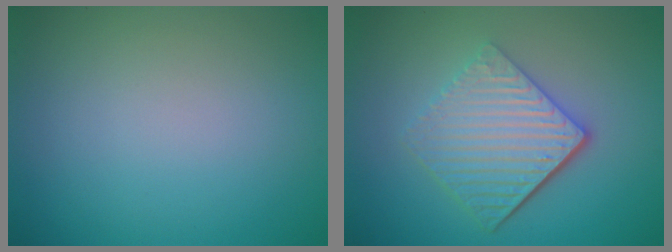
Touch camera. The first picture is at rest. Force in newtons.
{"total": 5.7, "press": 4.0, "slide": 4.0}